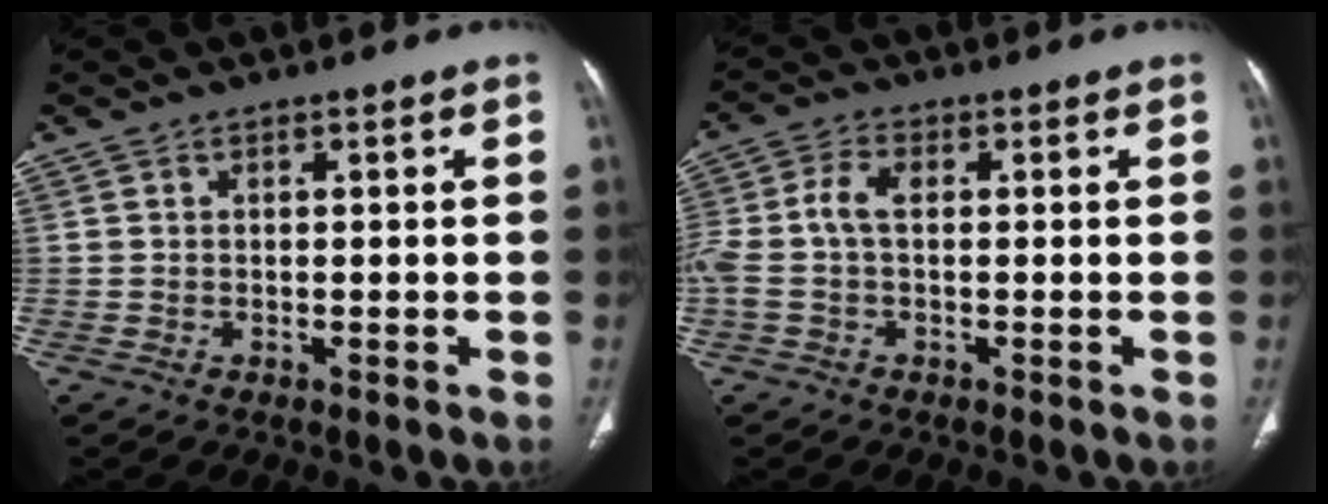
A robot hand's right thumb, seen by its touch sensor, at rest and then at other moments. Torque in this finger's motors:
{"motor_torque": [-0.02, -0.05, 0.73, 0.50, 0.21]}